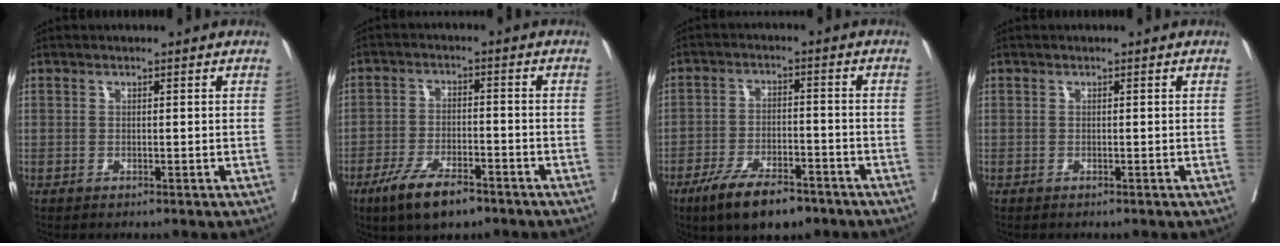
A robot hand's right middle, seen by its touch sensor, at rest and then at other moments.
{"total": 8.0, "force": [-5.5, 2.3, 5.3], "torque": [-0.101, -0.009, -0.094]}
{"total": 9.5, "force": [-6.8, 3.1, 5.9], "torque": [-0.102, -0.008, -0.114]}
{"total": 0.0}